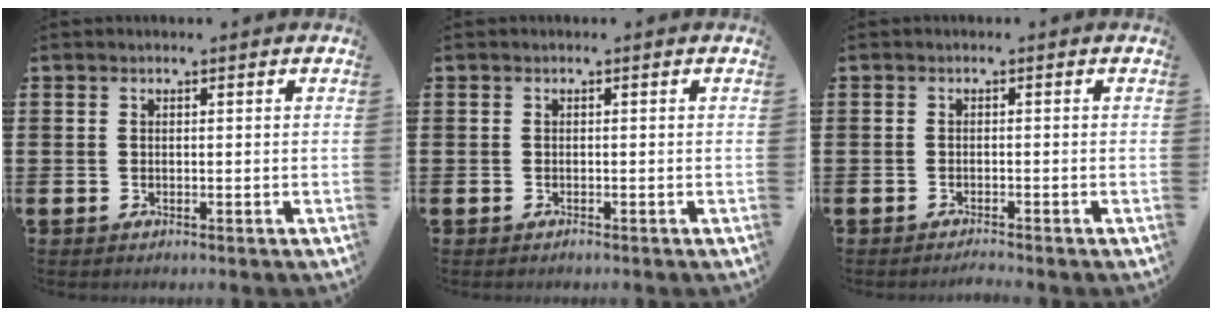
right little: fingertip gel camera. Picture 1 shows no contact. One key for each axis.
{"total": 0.0}
{"total": 0.8, "fx": -0.8, "fy": -0.1, "fz": 0.2, "tx": -0.004, "ty": -0.002, "tz": -0.016}